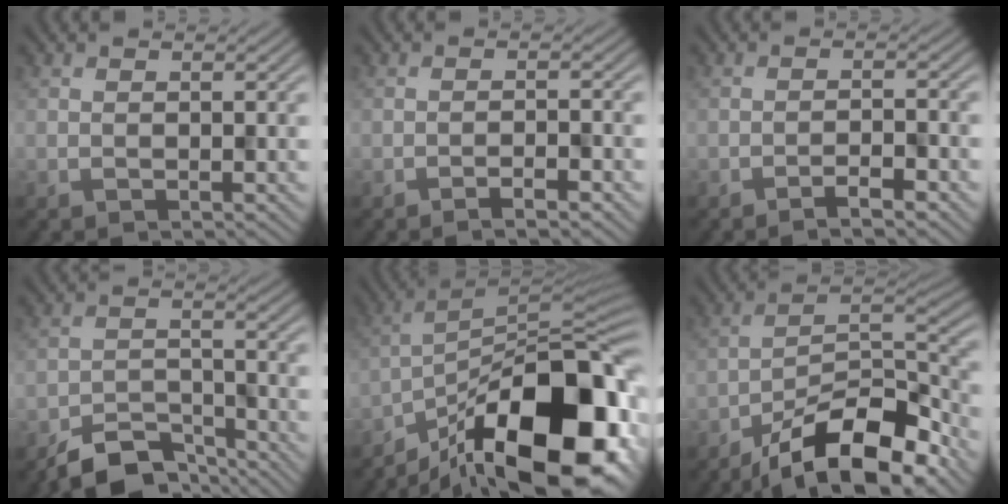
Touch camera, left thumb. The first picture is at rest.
{"total": 2.3, "force": [-1.6, 0.2, 1.6], "torque": [-0.028, 0.005, -0.030]}
{"total": 2.6, "force": [-1.9, 0.3, 1.7], "torque": [-0.030, 0.006, -0.037]}
{"total": 6.3, "force": [-5.3, 2.4, 2.4], "torque": [-0.037, -0.006, -0.102]}
{"total": 19.7, "force": [-11.6, 7.3, 14.2], "torque": [-0.209, -0.011, -0.200]}
{"total": 14.1, "force": [-9.5, 4.8, 9.2], "torque": [-0.150, -0.005, -0.181]}